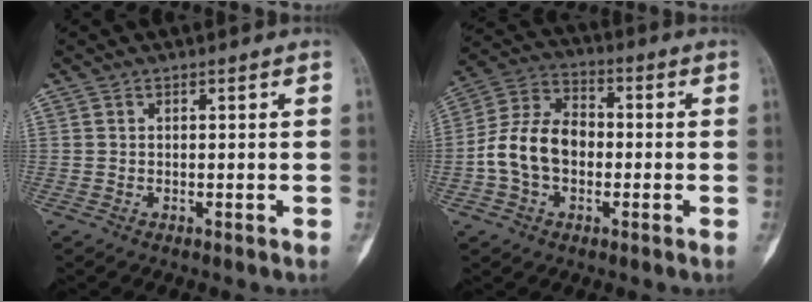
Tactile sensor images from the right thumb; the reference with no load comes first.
{"total": 12.2, "force": [-1.7, 8.7, 8.4], "torque": [-0.148, 0.039, -0.042]}